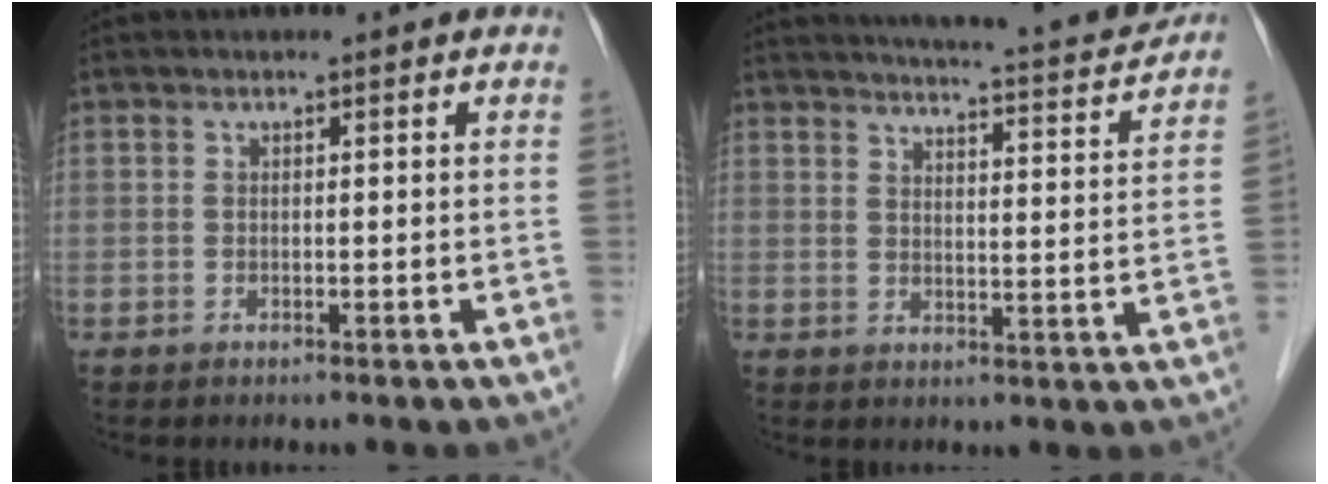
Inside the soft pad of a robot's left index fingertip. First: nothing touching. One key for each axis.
{"total": 14.9, "fx": 14.0, "fy": 0.2, "fz": 5.1, "tx": -0.079, "ty": -0.028, "tz": 0.173}